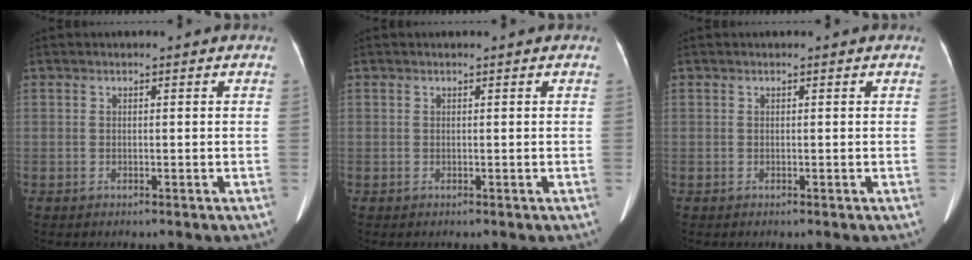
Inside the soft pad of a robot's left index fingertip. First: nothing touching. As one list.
[{"total": 0.0}, {"total": 0.0}]